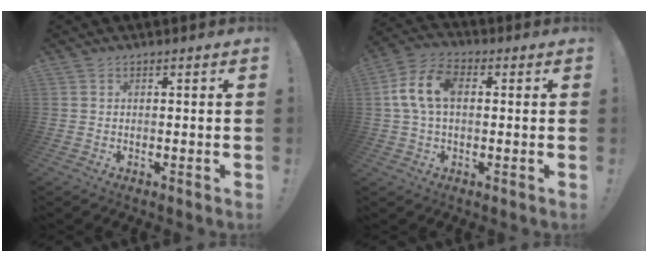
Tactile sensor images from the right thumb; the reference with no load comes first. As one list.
[{"total": 10.8, "force": [1.2, 6.7, 8.4], "torque": [-0.172, 0.011, 0.024]}]